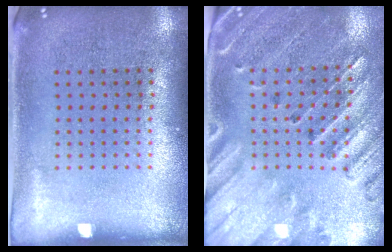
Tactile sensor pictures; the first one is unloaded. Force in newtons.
{"total": 2.6, "press": 2.4, "slide": 1.1}